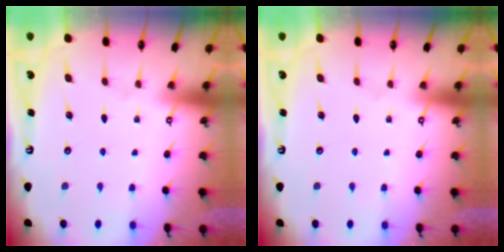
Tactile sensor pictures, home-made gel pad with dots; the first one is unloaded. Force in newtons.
{"total": 0.0}